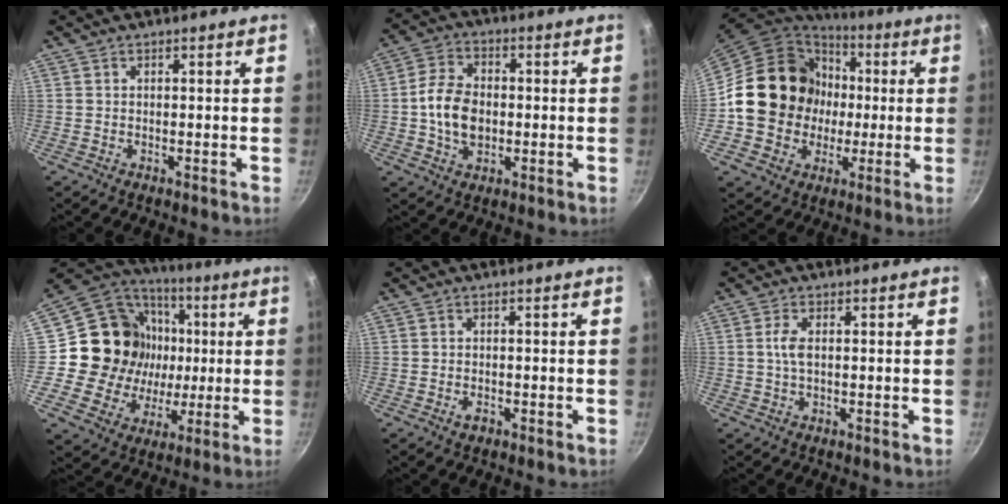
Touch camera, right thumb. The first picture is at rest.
{"total": 9.8, "force": [-0.7, 6.9, 6.9], "torque": [-0.113, 0.015, -0.018]}
{"total": 19.1, "force": [0.3, 17.2, 8.4], "torque": [-0.114, 0.028, 0.009]}
{"total": 21.3, "force": [1.3, 19.0, 9.5], "torque": [-0.144, 0.017, 0.027]}
{"total": 1.6, "force": [-0.8, 1.0, 1.0], "torque": [-0.017, 0.004, -0.014]}
{"total": 2.9, "force": [0.3, 1.2, 2.6], "torque": [-0.063, 0.005, 0.004]}